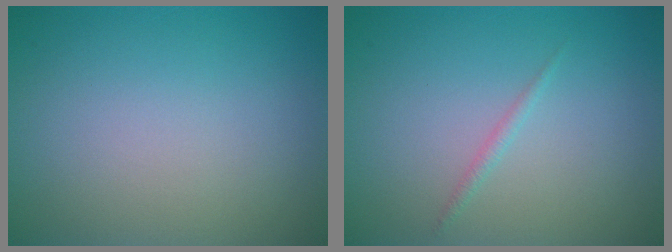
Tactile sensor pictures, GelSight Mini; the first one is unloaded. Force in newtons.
{"total": 0.7, "press": 0.7, "slide": 0.1}